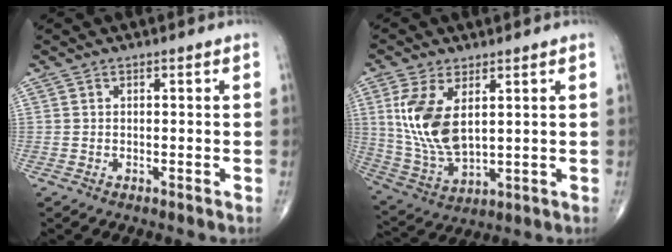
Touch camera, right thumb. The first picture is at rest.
{"total": 12.8, "force": [3.3, 6.6, 10.5], "torque": [-0.218, -0.015, 0.082]}